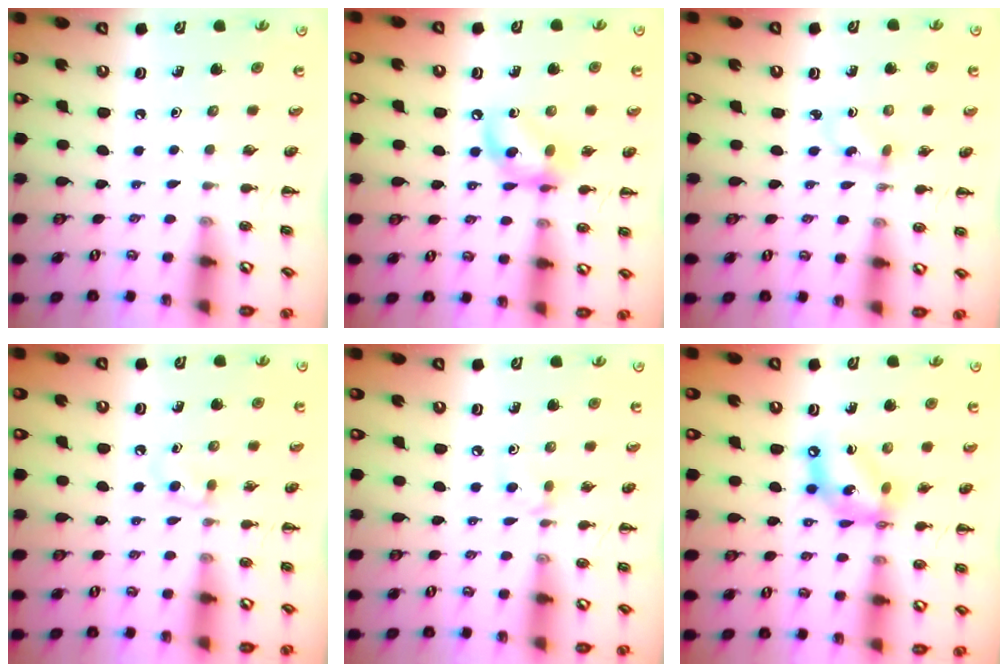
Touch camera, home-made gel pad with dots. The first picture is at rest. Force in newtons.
{"total": 11.8, "press": 11.6, "slide": 2.4}
{"total": 1.8, "press": 1.7, "slide": 0.8}
{"total": 2.9, "press": 2.6, "slide": 1.3}
{"total": 5.5, "press": 5.2, "slide": 1.8}
{"total": 12.3, "press": 11.9, "slide": 3.3}